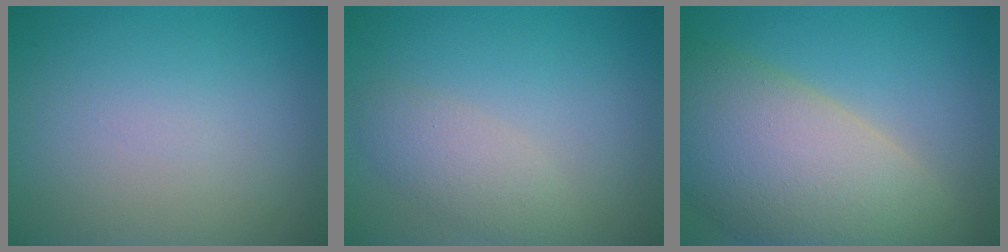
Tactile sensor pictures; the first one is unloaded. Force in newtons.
{"total": 2.6, "press": 2.6, "slide": 0.2}
{"total": 13.0, "press": 13.0, "slide": 1.0}